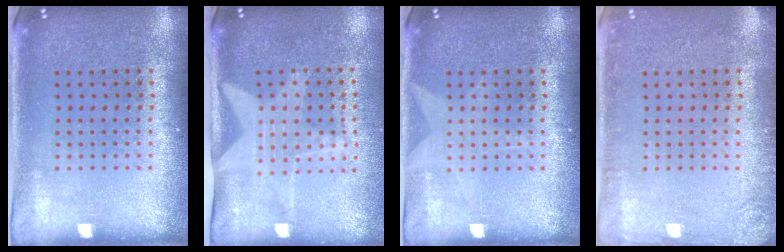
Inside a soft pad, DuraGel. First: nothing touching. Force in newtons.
{"total": 2.0, "press": 1.6, "slide": 1.2}
{"total": 0.9, "press": 0.9, "slide": 0.2}
{"total": 1.7, "press": 1.7, "slide": 0.3}